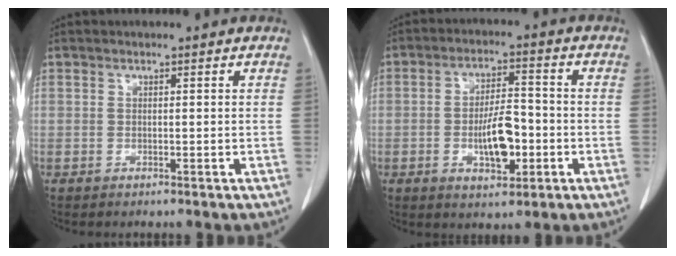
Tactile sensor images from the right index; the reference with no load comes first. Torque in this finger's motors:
{"motor_torque": [0.09, 0.01, 0.14, 0.08]}